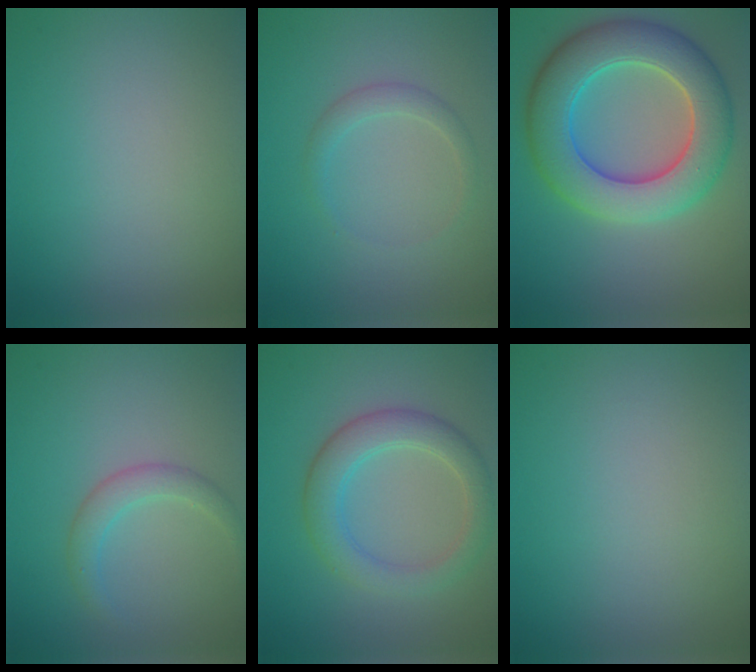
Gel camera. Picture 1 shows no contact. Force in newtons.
{"total": 1.5, "press": 1.5, "slide": 0.0}
{"total": 9.2, "press": 9.2, "slide": 0.5}
{"total": 2.0, "press": 2.0, "slide": 0.2}
{"total": 4.2, "press": 4.2, "slide": 0.3}
{"total": 0.0}